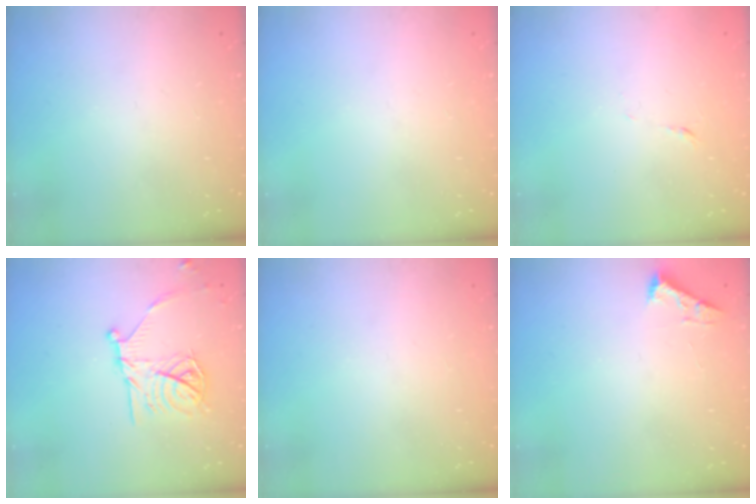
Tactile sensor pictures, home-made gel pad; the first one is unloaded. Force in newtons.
{"total": 0.0}
{"total": 4.4, "press": 4.3, "slide": 0.8}
{"total": 16.4, "press": 16.4, "slide": 0.9}
{"total": 0.0}
{"total": 2.5, "press": 2.5, "slide": 0.3}